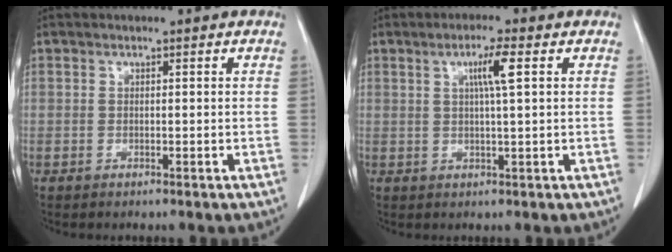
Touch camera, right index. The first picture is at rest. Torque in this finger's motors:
{"motor_torque": [0.34, 0.01, 0.25, 0.06]}